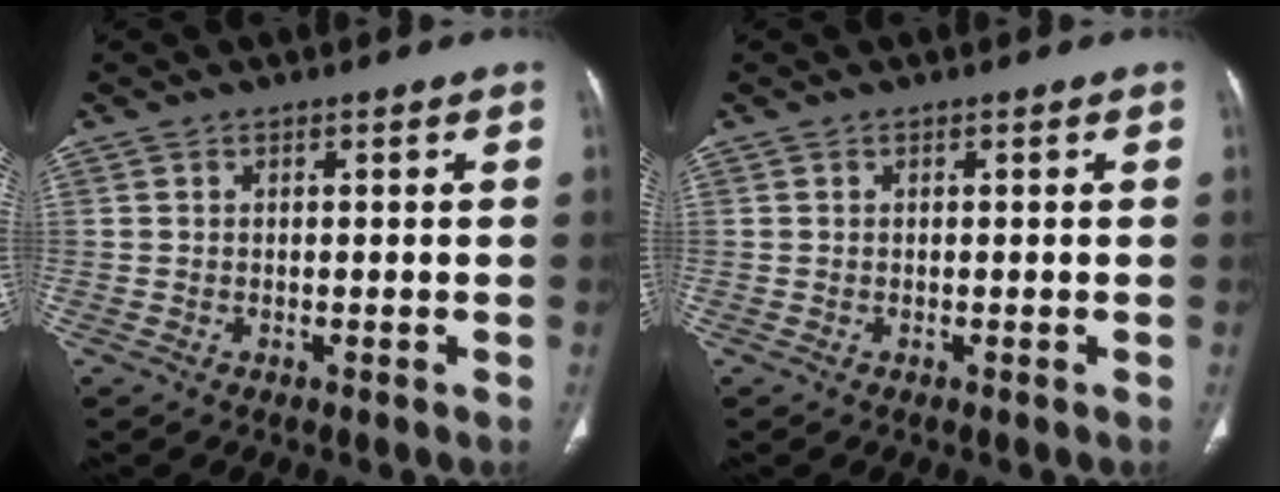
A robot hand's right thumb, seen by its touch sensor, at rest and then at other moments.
{"total": 0.0}